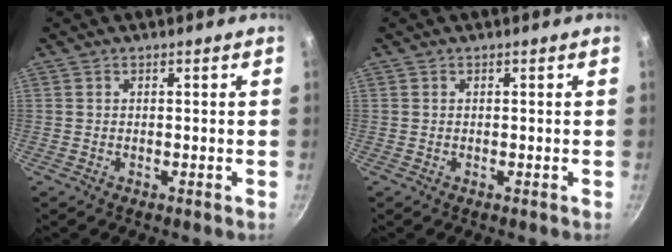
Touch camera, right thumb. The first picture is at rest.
{"total": 0.0}